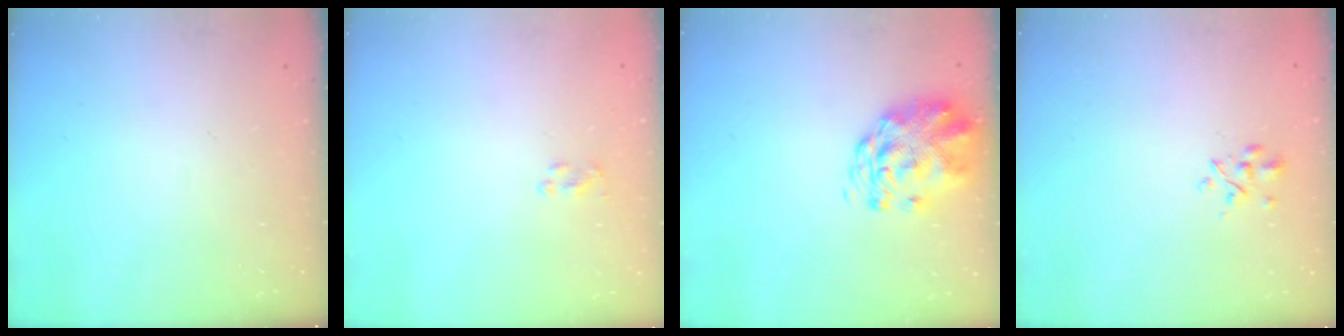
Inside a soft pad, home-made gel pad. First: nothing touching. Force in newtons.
{"total": 1.3, "press": 1.2, "slide": 0.5}
{"total": 3.0, "press": 2.8, "slide": 1.1}
{"total": 2.3, "press": 2.2, "slide": 0.9}